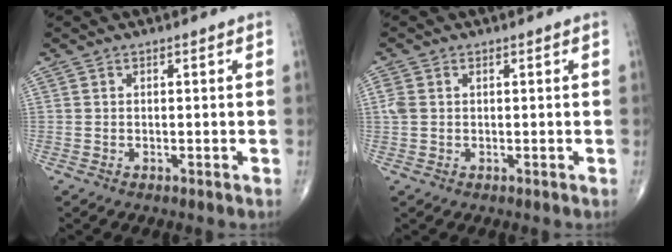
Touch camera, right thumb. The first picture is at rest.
{"total": 2.3, "force": [0.4, 1.6, 1.6], "torque": [-0.057, 0.013, 0.010]}